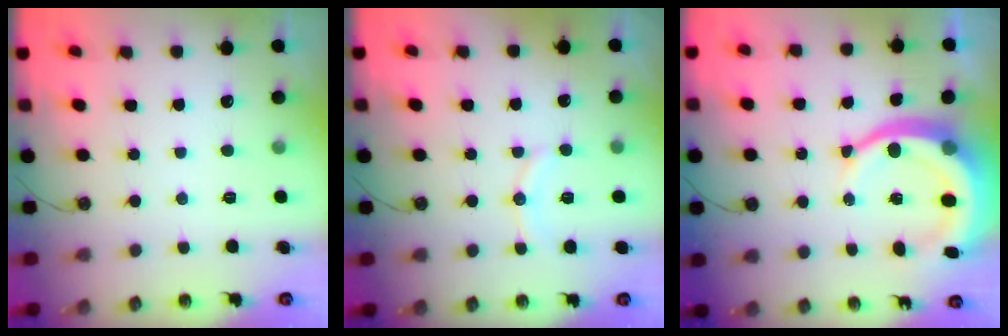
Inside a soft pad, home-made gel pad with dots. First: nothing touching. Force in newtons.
{"total": 7.2, "press": 6.9, "slide": 2.0}
{"total": 14.6, "press": 14.4, "slide": 2.5}